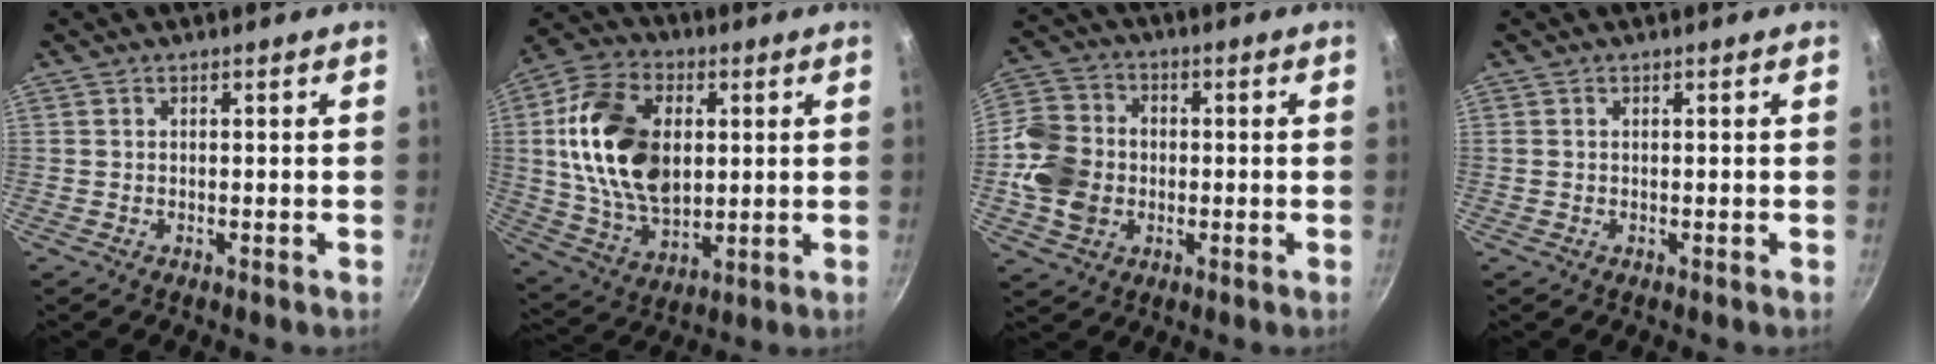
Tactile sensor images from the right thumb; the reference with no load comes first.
{"total": 20.8, "force": [2.9, 13.5, 15.5], "torque": [-0.267, -0.005, 0.053]}
{"total": 12.2, "force": [-1.3, 10.1, 6.7], "torque": [-0.111, 0.017, -0.035]}
{"total": 0.0}